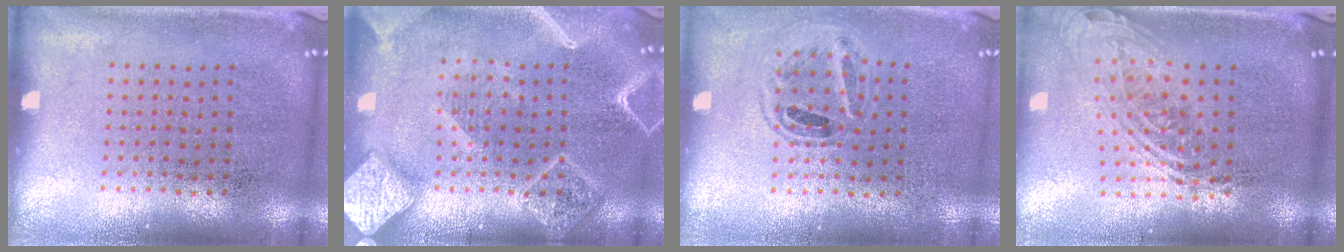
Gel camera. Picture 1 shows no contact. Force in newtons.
{"total": 2.8, "press": 2.8, "slide": 0.3}
{"total": 0.9, "press": 0.9, "slide": 0.2}
{"total": 2.1, "press": 1.5, "slide": 1.4}